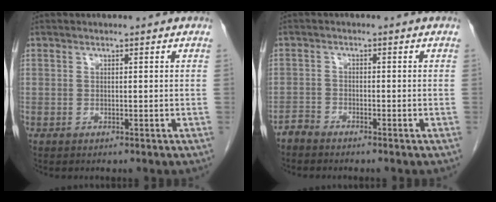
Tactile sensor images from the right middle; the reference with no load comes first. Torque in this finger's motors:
{"motor_torque": [0.11, -0.14, 0.00, -0.01]}